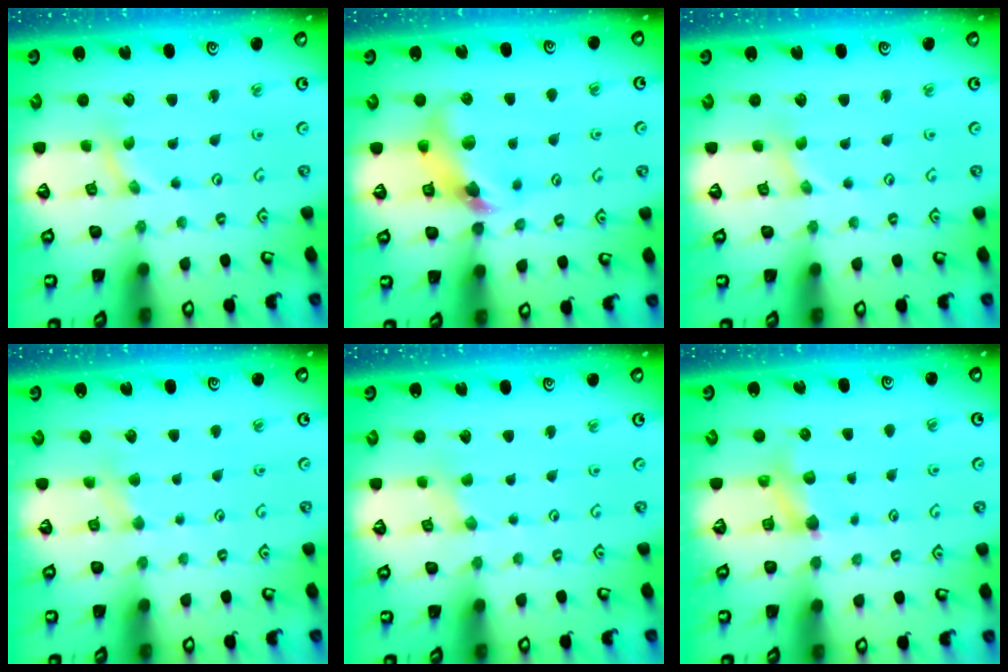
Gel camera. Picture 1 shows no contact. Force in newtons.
{"total": 10.0, "press": 9.9, "slide": 1.6}
{"total": 0.0}
{"total": 2.5, "press": 2.5, "slide": 0.4}
{"total": 1.2, "press": 1.2, "slide": 0.3}
{"total": 4.9, "press": 4.9, "slide": 0.4}